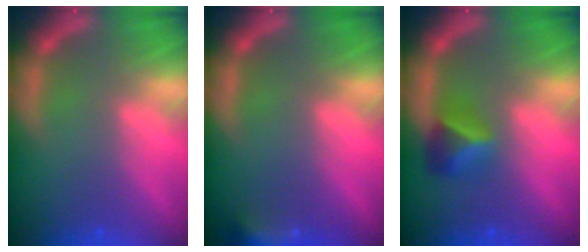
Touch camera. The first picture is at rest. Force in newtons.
{"total": 4.4}
{"total": 2.9}